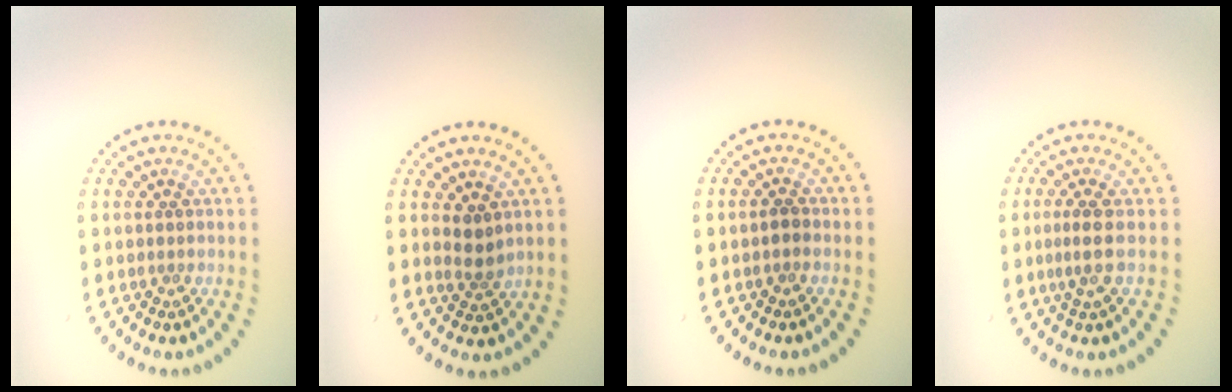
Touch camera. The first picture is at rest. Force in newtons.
{"total": 1.6, "press": 1.3, "slide": 0.9}
{"total": 0.7, "press": 0.7, "slide": 0.2}
{"total": 1.8, "press": 1.4, "slide": 1.2}